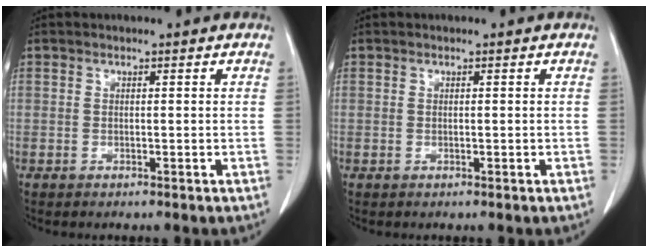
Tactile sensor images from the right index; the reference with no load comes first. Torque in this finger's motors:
{"motor_torque": [0.00, 0.00, 0.00, 0.00]}